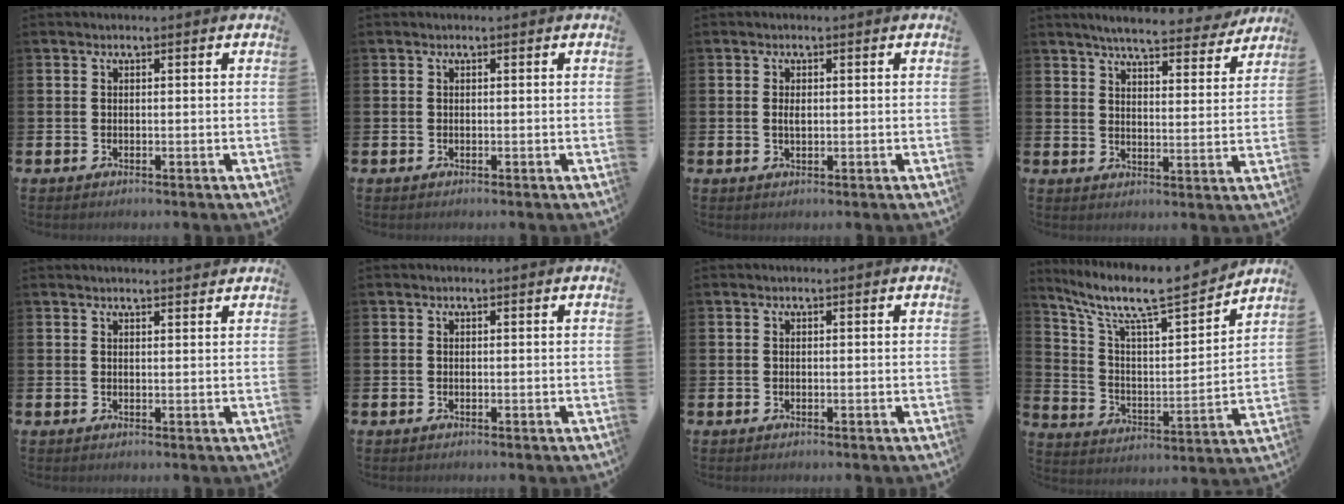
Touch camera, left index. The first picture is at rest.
{"total": 0.0}
{"total": 1.2, "force": [0.1, 0.6, 1.0], "torque": [-0.017, 0.003, 0.000]}
{"total": 6.0, "force": [5.6, 0.8, 2.0], "torque": [-0.044, -0.032, 0.092]}
{"total": 1.5, "force": [1.5, 0.0, 0.1], "torque": [0.008, -0.008, 0.025]}
{"total": 0.0}
{"total": 0.0}
{"total": 10.1, "force": [8.8, 1.7, 4.7], "torque": [-0.125, -0.066, 0.146]}